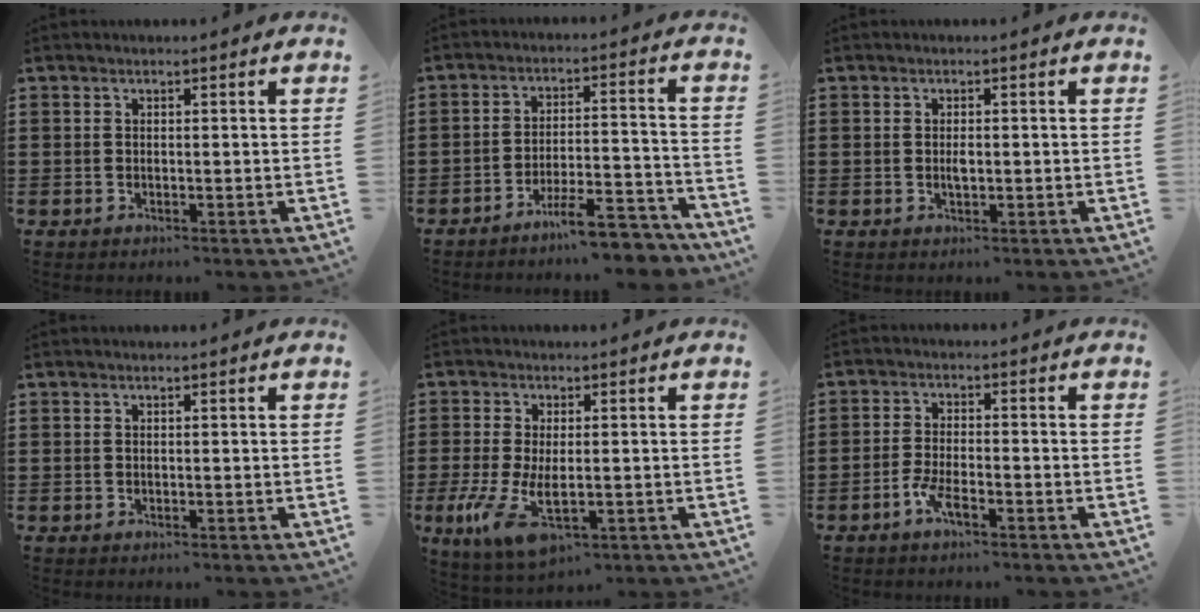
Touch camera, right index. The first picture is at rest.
{"total": 7.8, "force": [-6.7, 0.7, 3.9], "torque": [-0.054, 0.011, -0.119]}
{"total": 1.6, "force": [-0.1, 0.6, 1.5], "torque": [-0.028, 0.001, -0.003]}
{"total": 0.0}
{"total": 8.1, "force": [-1.8, 3.3, 7.2], "torque": [-0.163, -0.019, -0.030]}
{"total": 3.6, "force": [-2.3, 0.7, 2.6], "torque": [-0.074, -0.004, -0.052]}